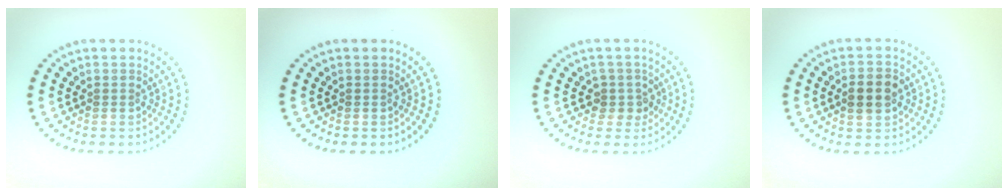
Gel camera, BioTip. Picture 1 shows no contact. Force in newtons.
{"total": 0.0}
{"total": 1.9, "press": 1.5, "slide": 1.1}
{"total": 3.7, "press": 3.7, "slide": 0.2}